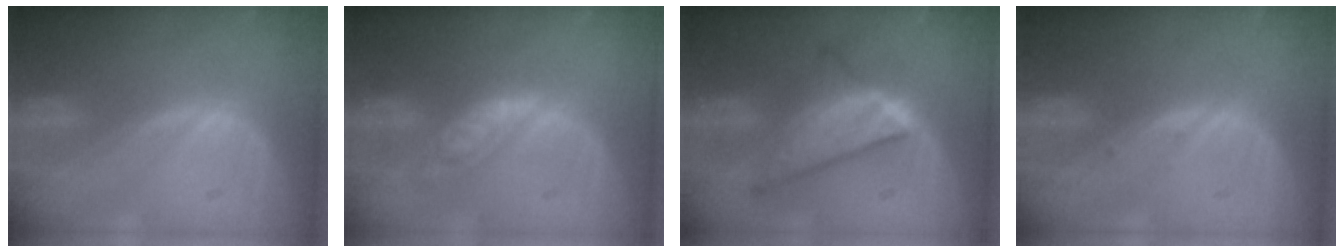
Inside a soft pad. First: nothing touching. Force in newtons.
{"total": 5.7, "press": 5.1, "slide": 2.6}
{"total": 8.8, "press": 8.7, "slide": 0.6}
{"total": 0.7, "press": 0.4, "slide": 0.5}